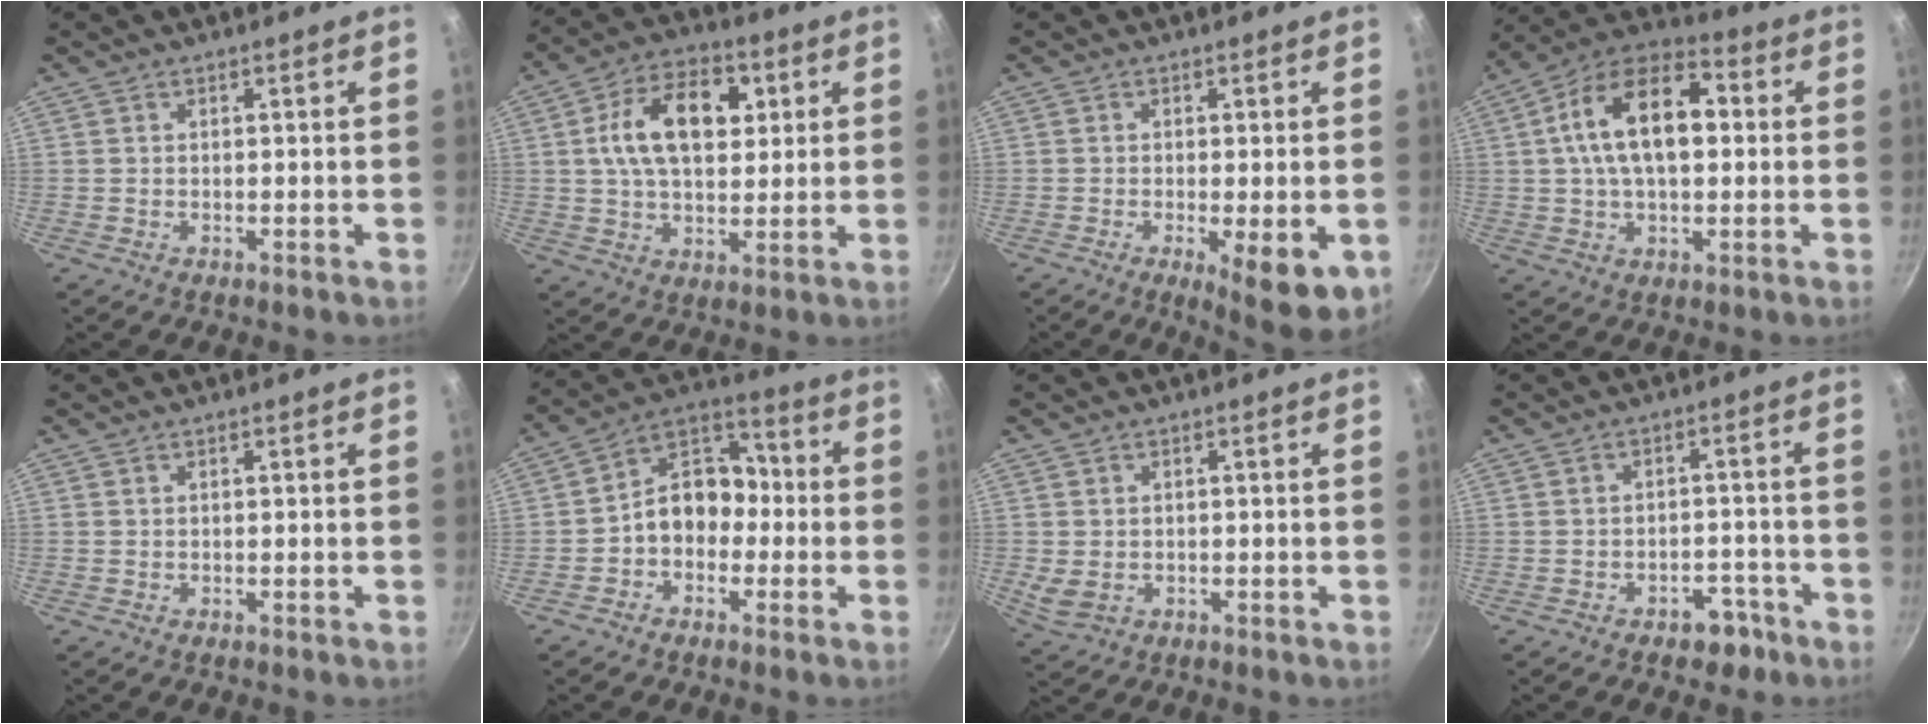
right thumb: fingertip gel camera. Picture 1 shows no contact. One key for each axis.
{"total": 15.1, "fx": 3.4, "fy": 9.2, "fz": 11.6, "tx": -0.176, "ty": 0.007, "tz": 0.053}
{"total": 10.1, "fx": -3.2, "fy": 3.0, "fz": 9.1, "tx": -0.122, "ty": -0.019, "tz": -0.039}
{"total": 17.2, "fx": 2.4, "fy": 9.7, "fz": 14.0, "tx": -0.234, "ty": 0.029, "tz": 0.032}
{"total": 0.0}
{"total": 11.4, "fx": -1.8, "fy": 8.5, "fz": 7.4, "tx": -0.089, "ty": 0.047, "tz": -0.047}
{"total": 3.2, "fx": -0.3, "fy": 2.5, "fz": 2.0, "tx": -0.044, "ty": -0.001, "tz": 0.003}
{"total": 4.7, "fx": -3.1, "fy": 2.9, "fz": 2.0, "tx": -0.011, "ty": 0.032, "tz": -0.040}